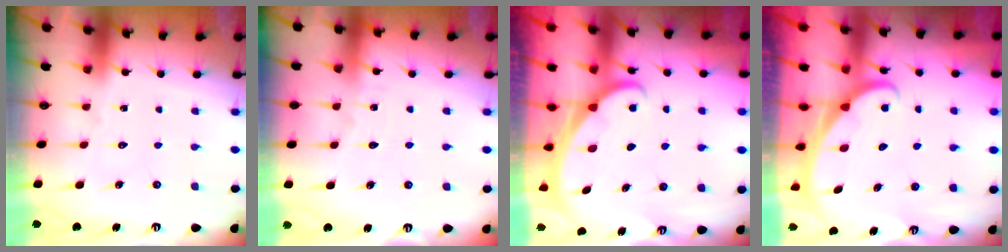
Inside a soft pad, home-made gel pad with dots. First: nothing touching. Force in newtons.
{"total": 3.0, "press": 3.0, "slide": 0.3}
{"total": 1.6, "press": 1.6, "slide": 0.0}
{"total": 2.1, "press": 2.1, "slide": 0.1}